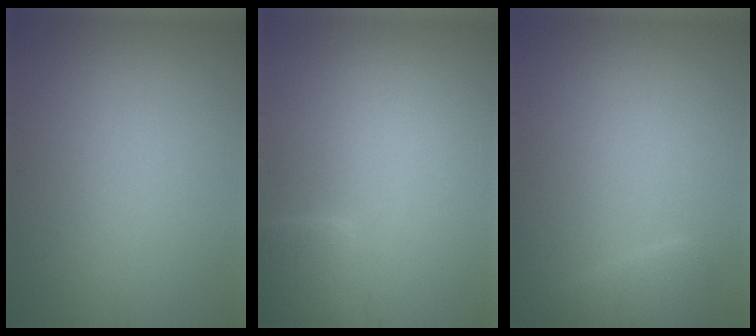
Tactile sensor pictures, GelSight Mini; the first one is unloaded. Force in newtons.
{"total": 2.4, "press": 2.4, "slide": 0.3}
{"total": 1.6, "press": 1.6, "slide": 0.2}